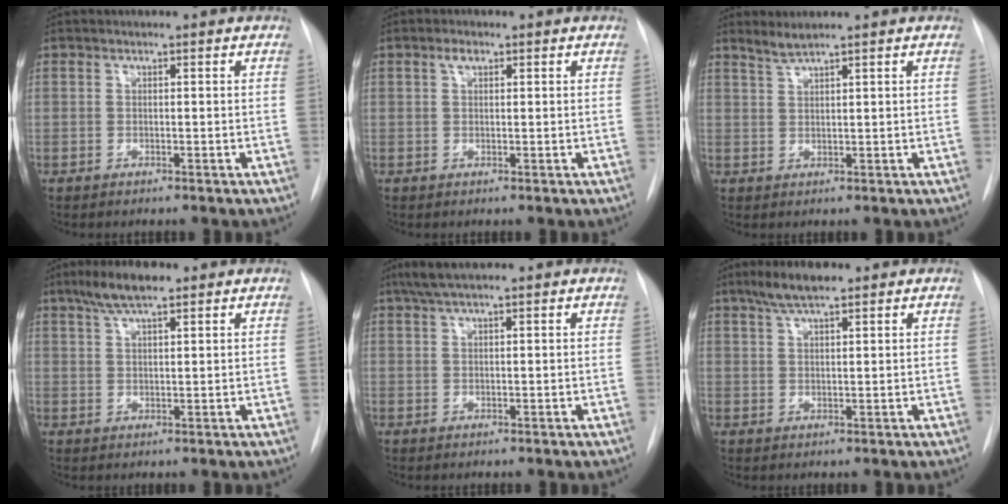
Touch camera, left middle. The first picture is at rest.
{"total": 1.4, "force": [0.7, 0.7, 1.0], "torque": [-0.020, 0.009, 0.012]}
{"total": 2.0, "force": [1.8, -0.4, 0.8], "torque": [-0.018, 0.003, 0.039]}
{"total": 6.2, "force": [4.4, 1.2, 4.2], "torque": [-0.087, 0.014, 0.078]}
{"total": 4.6, "force": [3.5, 0.6, 2.9], "torque": [-0.059, 0.023, 0.064]}
{"total": 5.5, "force": [4.0, 1.1, 3.7], "torque": [-0.076, 0.013, 0.073]}